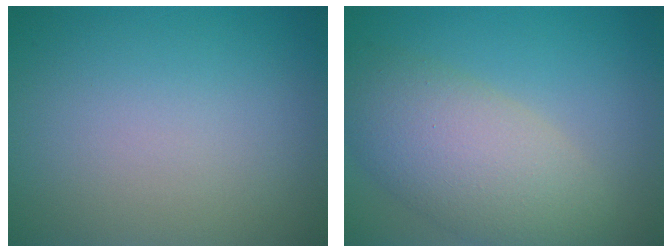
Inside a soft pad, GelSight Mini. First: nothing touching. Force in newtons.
{"total": 7.1, "press": 7.1, "slide": 0.4}